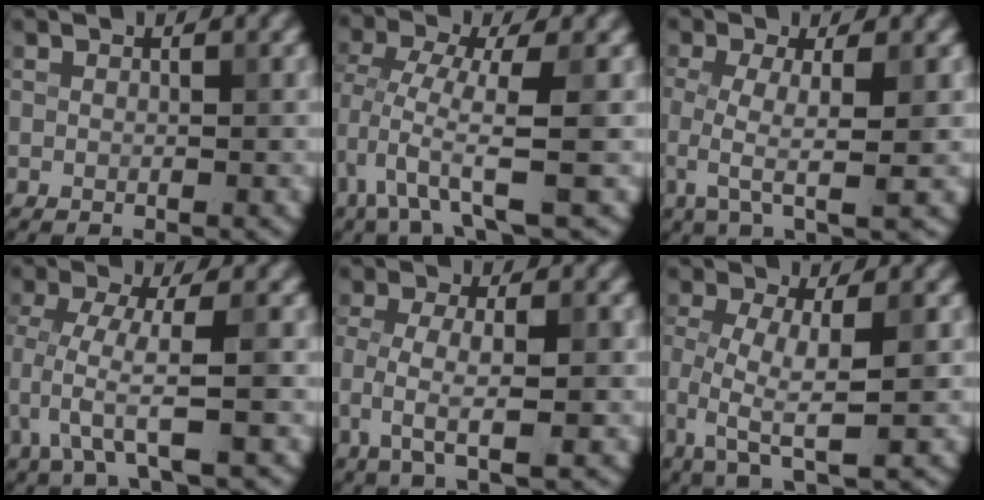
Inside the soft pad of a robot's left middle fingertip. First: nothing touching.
{"total": 5.3, "force": [-2.1, 1.1, 4.8], "torque": [-0.100, -0.001, -0.044]}
{"total": 4.3, "force": [-0.7, 1.1, 4.1], "torque": [-0.088, -0.008, -0.016]}
{"total": 4.8, "force": [-1.6, 0.9, 4.4], "torque": [-0.094, -0.004, -0.034]}
{"total": 4.1, "force": [-1.3, 1.1, 3.8], "torque": [-0.075, -0.001, -0.027]}
{"total": 5.2, "force": [-1.4, 1.5, 4.8], "torque": [-0.099, -0.003, -0.030]}